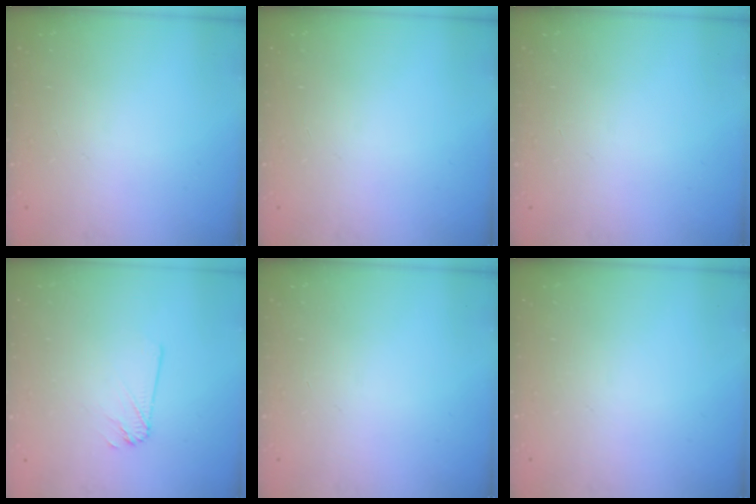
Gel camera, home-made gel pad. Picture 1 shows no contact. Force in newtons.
{"total": 0.0}
{"total": 0.0}
{"total": 1.6, "press": 1.6, "slide": 0.0}
{"total": 0.0}
{"total": 0.0}